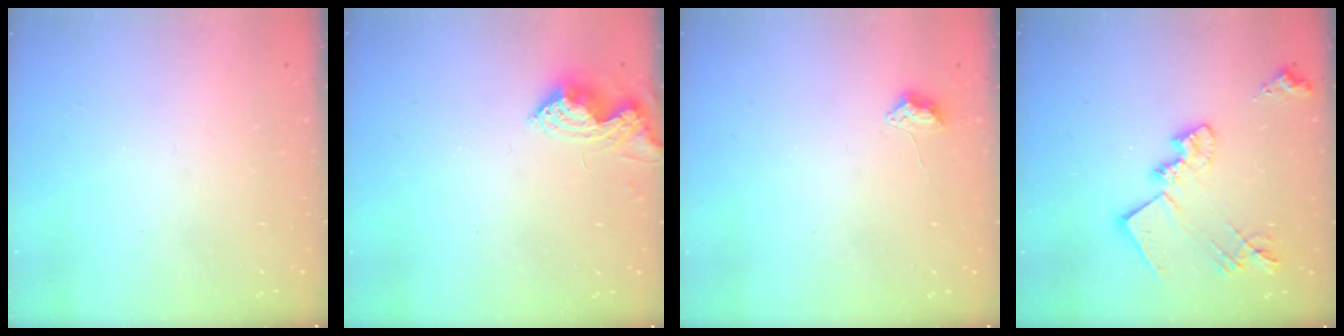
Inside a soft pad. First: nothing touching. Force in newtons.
{"total": 9.0, "press": 8.9, "slide": 0.5}
{"total": 3.8, "press": 3.8, "slide": 0.5}
{"total": 18.2, "press": 18.1, "slide": 1.2}